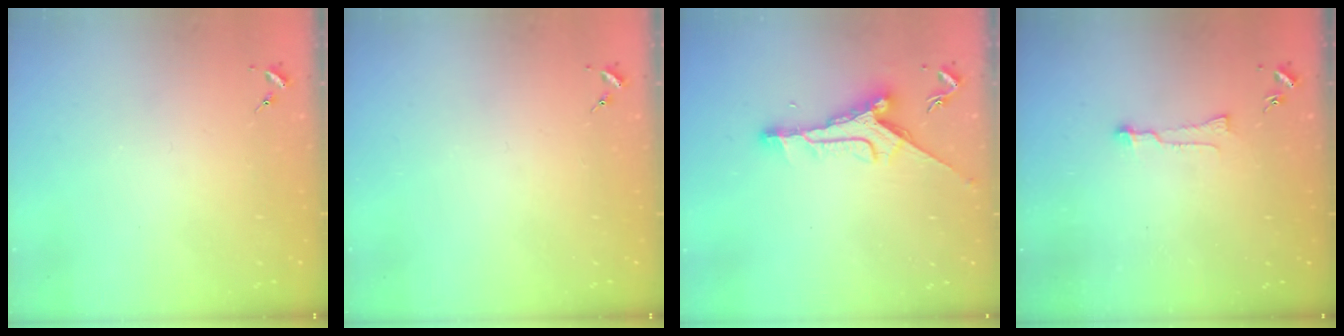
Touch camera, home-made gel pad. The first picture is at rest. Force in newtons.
{"total": 0.0}
{"total": 9.8, "press": 9.8, "slide": 0.1}
{"total": 4.6, "press": 4.6, "slide": 0.4}